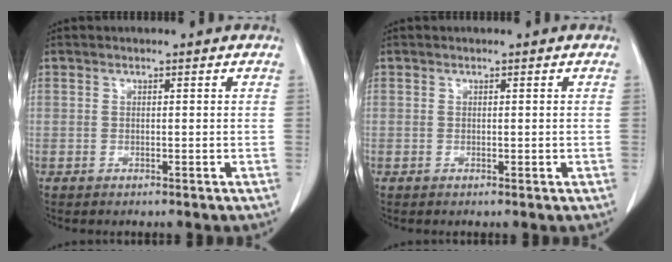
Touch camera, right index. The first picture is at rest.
{"total": 0.5, "force": [0.0, 0.3, 0.4], "torque": [-0.004, -0.001, 0.003]}